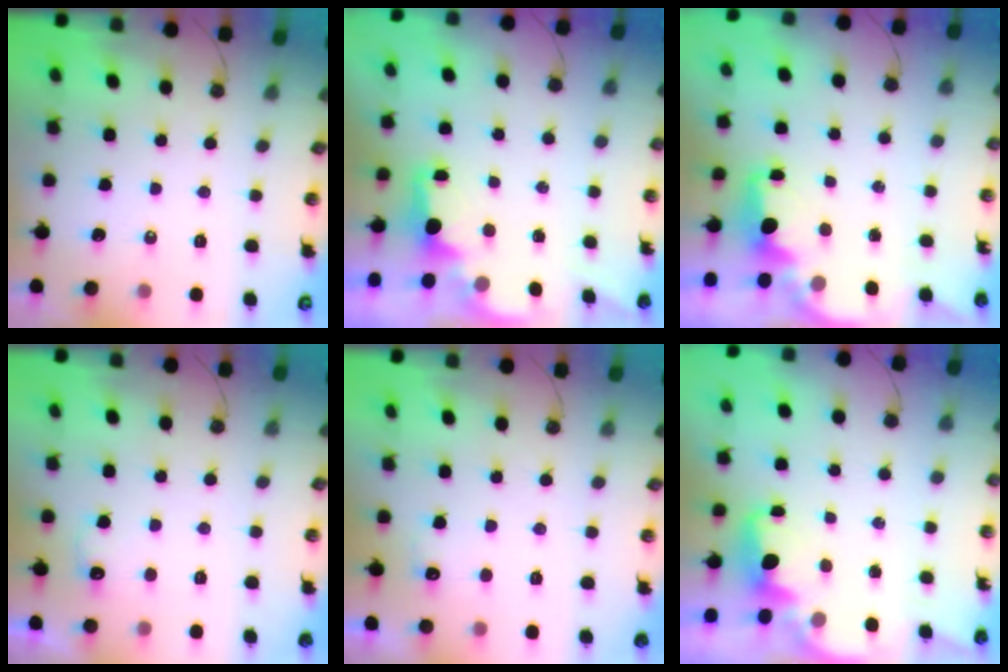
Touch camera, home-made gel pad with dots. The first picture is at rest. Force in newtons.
{"total": 1.8, "press": 1.6, "slide": 0.7}
{"total": 2.6, "press": 2.5, "slide": 0.6}
{"total": 5.7, "press": 5.6, "slide": 1.3}
{"total": 7.1, "press": 7.0, "slide": 1.3}
{"total": 1.9, "press": 1.8, "slide": 0.7}